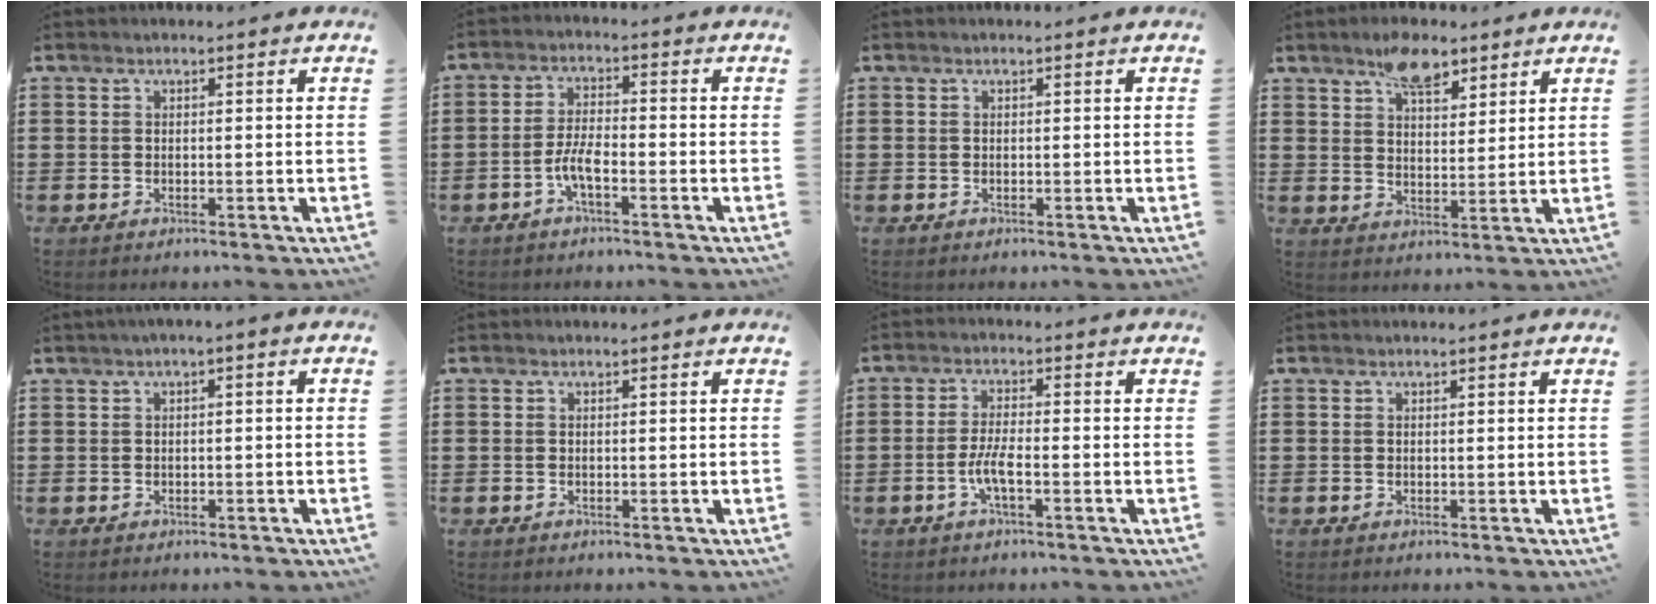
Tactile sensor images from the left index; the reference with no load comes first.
{"total": 4.3, "force": [-2.0, 1.2, 3.6], "torque": [-0.089, -0.002, -0.046]}
{"total": 0.0}
{"total": 7.3, "force": [5.1, 3.4, 4.0], "torque": [-0.068, -0.003, 0.088]}
{"total": 1.3, "force": [-0.6, 0.3, 1.1], "torque": [-0.019, -0.001, -0.013]}
{"total": 0.0}
{"total": 4.2, "force": [-1.6, 0.9, 3.8], "torque": [-0.084, -0.002, -0.034]}
{"total": 0.0}